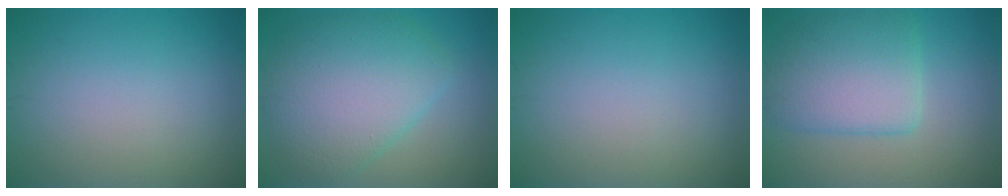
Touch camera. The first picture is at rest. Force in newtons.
{"total": 7.3, "press": 7.3, "slide": 0.2}
{"total": 0.0}
{"total": 5.8, "press": 5.8, "slide": 0.6}